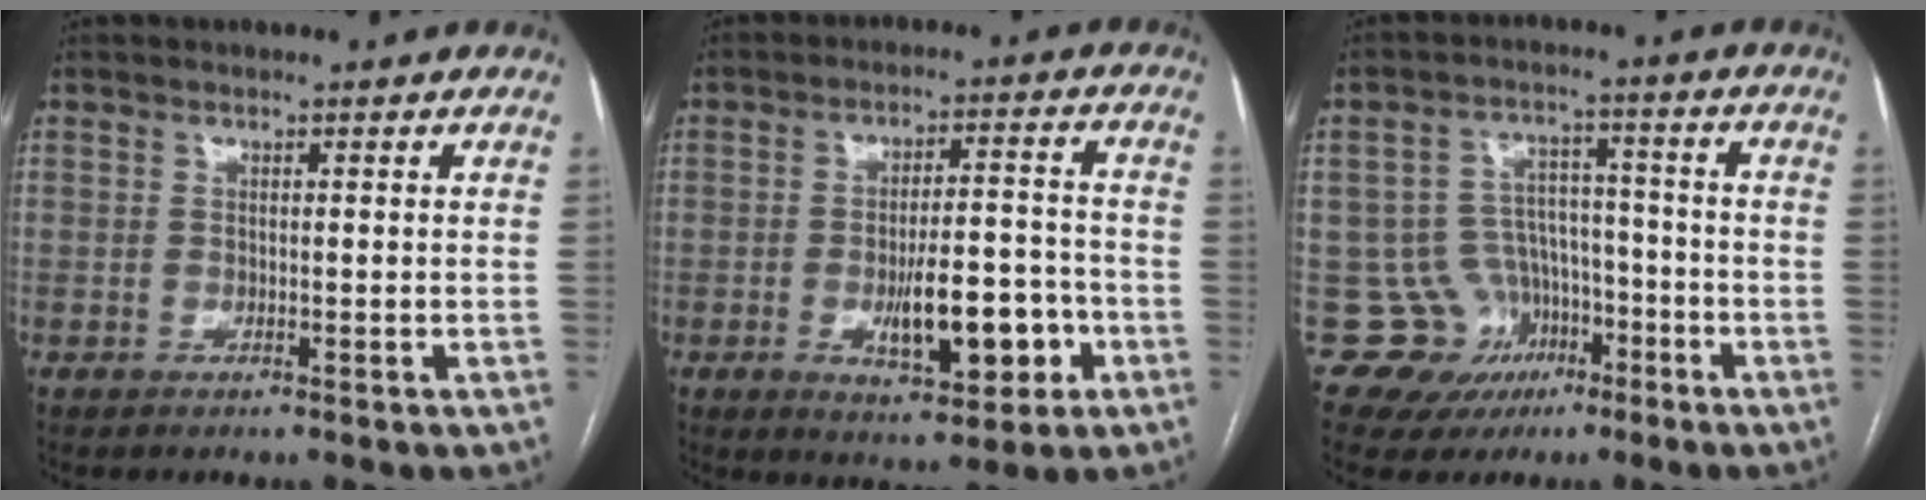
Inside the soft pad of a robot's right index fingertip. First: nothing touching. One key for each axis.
{"total": 10.8, "fx": -3.5, "fy": 3.5, "fz": 9.6, "tx": -0.148, "ty": 0.011, "tz": -0.046}
{"total": 10.7, "fx": -4.6, "fy": 9.6, "fz": 0.8, "tx": -0.011, "ty": 0.056, "tz": -0.055}